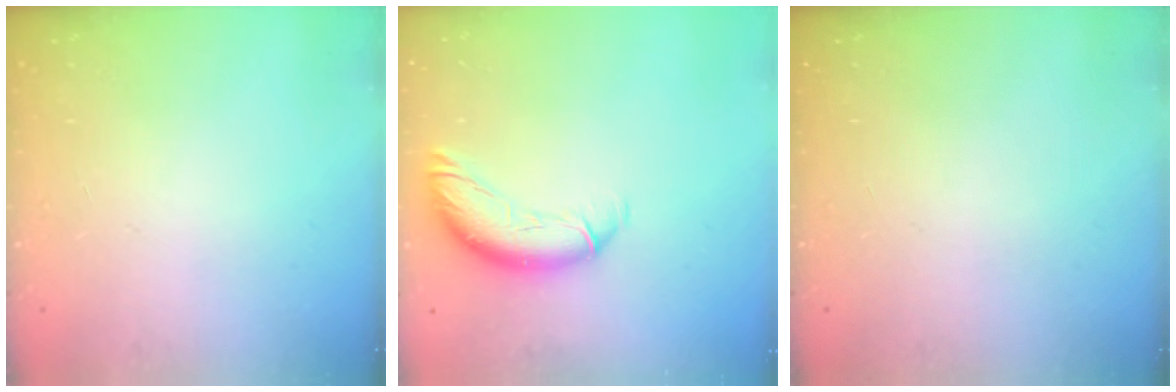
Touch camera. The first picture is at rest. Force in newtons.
{"total": 12.6, "press": 12.4, "slide": 1.8}
{"total": 0.0}